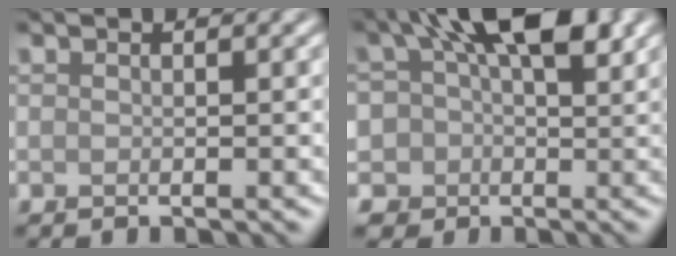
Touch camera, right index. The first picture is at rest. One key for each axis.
{"total": 9.5, "fx": 1.9, "fy": 6.5, "fz": 6.7, "tx": -0.100, "ty": 0.009, "tz": 0.017}